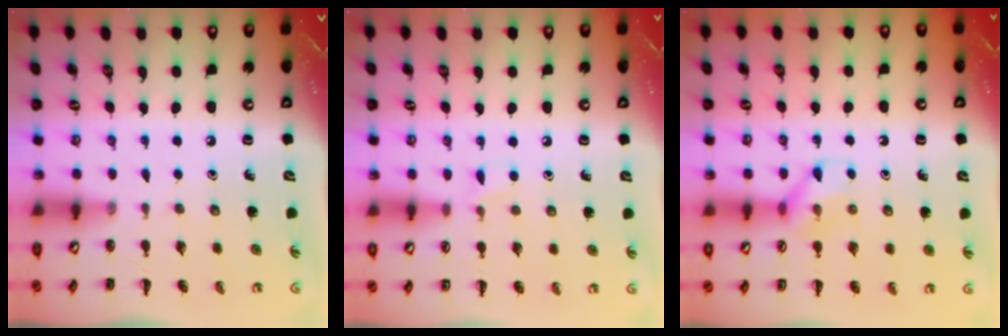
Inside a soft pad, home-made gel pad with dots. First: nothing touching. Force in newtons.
{"total": 3.8, "press": 3.5, "slide": 1.4}
{"total": 8.4, "press": 8.4, "slide": 0.3}